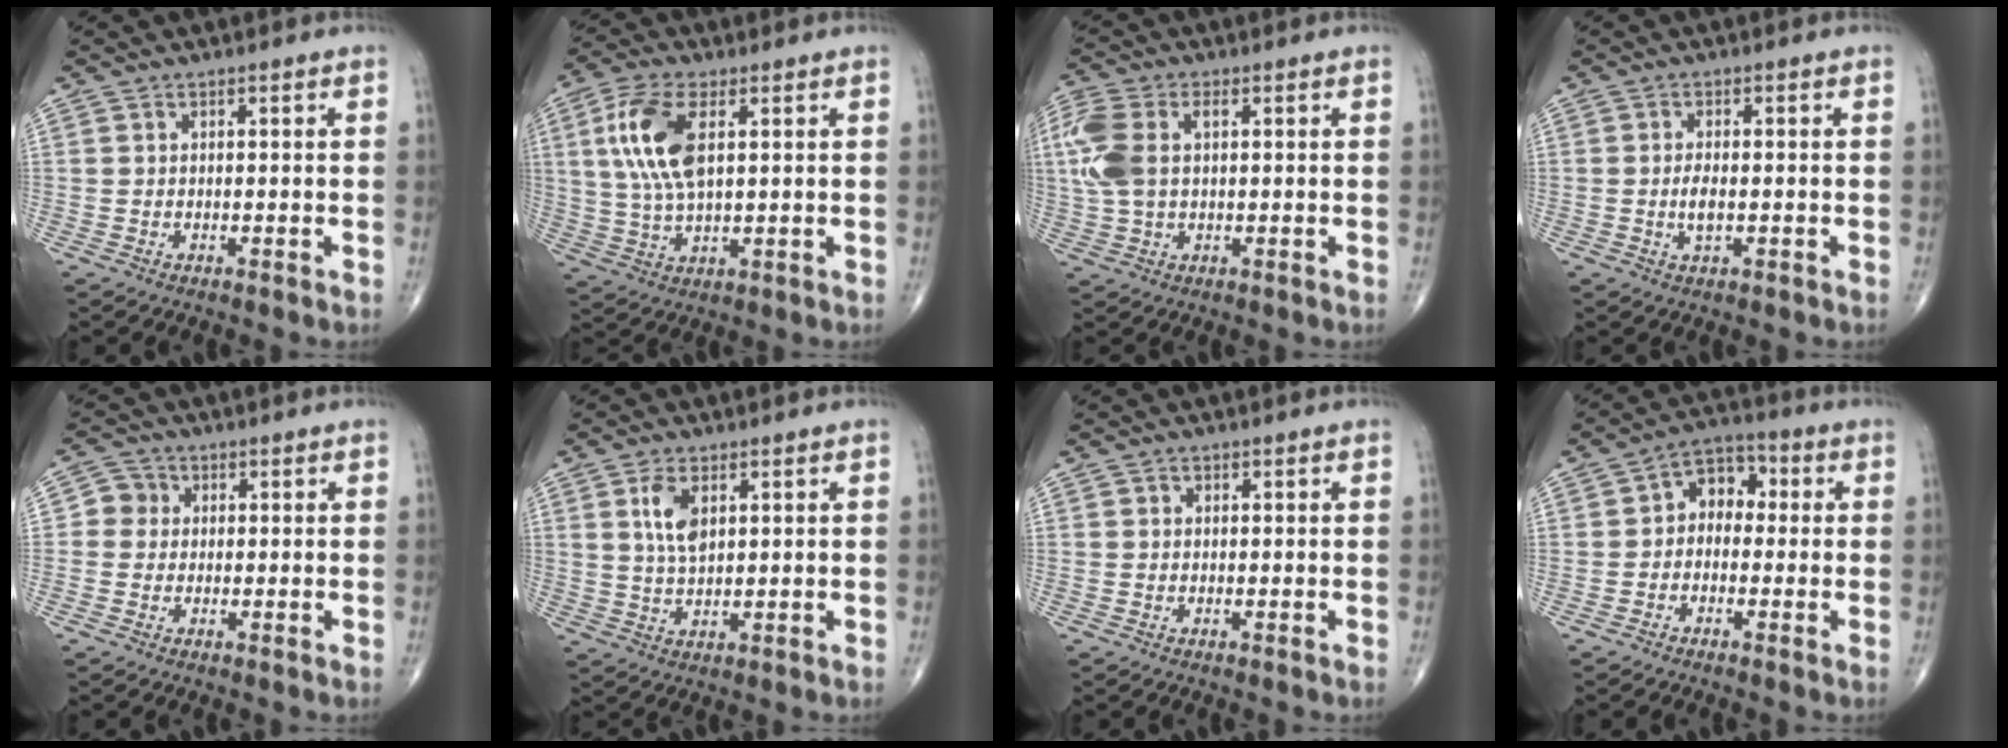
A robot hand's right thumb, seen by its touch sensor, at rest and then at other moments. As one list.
[{"total": 12.2, "force": [3.2, 5.6, 10.4], "torque": [-0.226, 0.000, 0.065]}, {"total": 10.6, "force": [2.0, 6.2, 8.4], "torque": [-0.215, 0.018, 0.041]}, {"total": 3.0, "force": [-0.5, 1.3, 2.7], "torque": [-0.051, 0.000, -0.008]}, {"total": 3.7, "force": [0.3, 3.6, 1.0], "torque": [0.008, 0.008, -0.005]}, {"total": 6.0, "force": [2.1, 3.1, 4.8], "torque": [-0.091, -0.009, 0.044]}, {"total": 0.6, "force": [0.1, 0.6, 0.2], "torque": [0.003, 0.001, -0.001]}, {"total": 6.8, "force": [0.0, 5.1, 4.5], "torque": [-0.037, 0.028, -0.016]}]